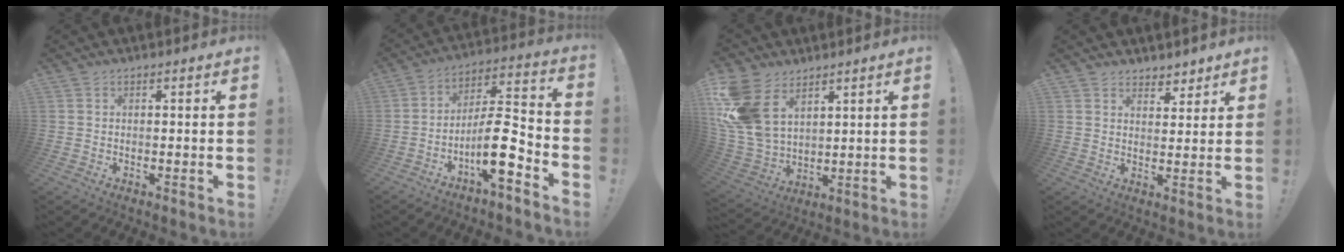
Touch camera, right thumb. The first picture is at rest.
{"total": 13.9, "force": [-6.2, 3.5, 11.9], "torque": [-0.203, 0.027, -0.099]}
{"total": 16.6, "force": [7.0, 11.3, 9.9], "torque": [-0.211, -0.038, 0.138]}
{"total": 4.8, "force": [4.0, 2.6, 0.5], "torque": [0.002, -0.030, 0.074]}